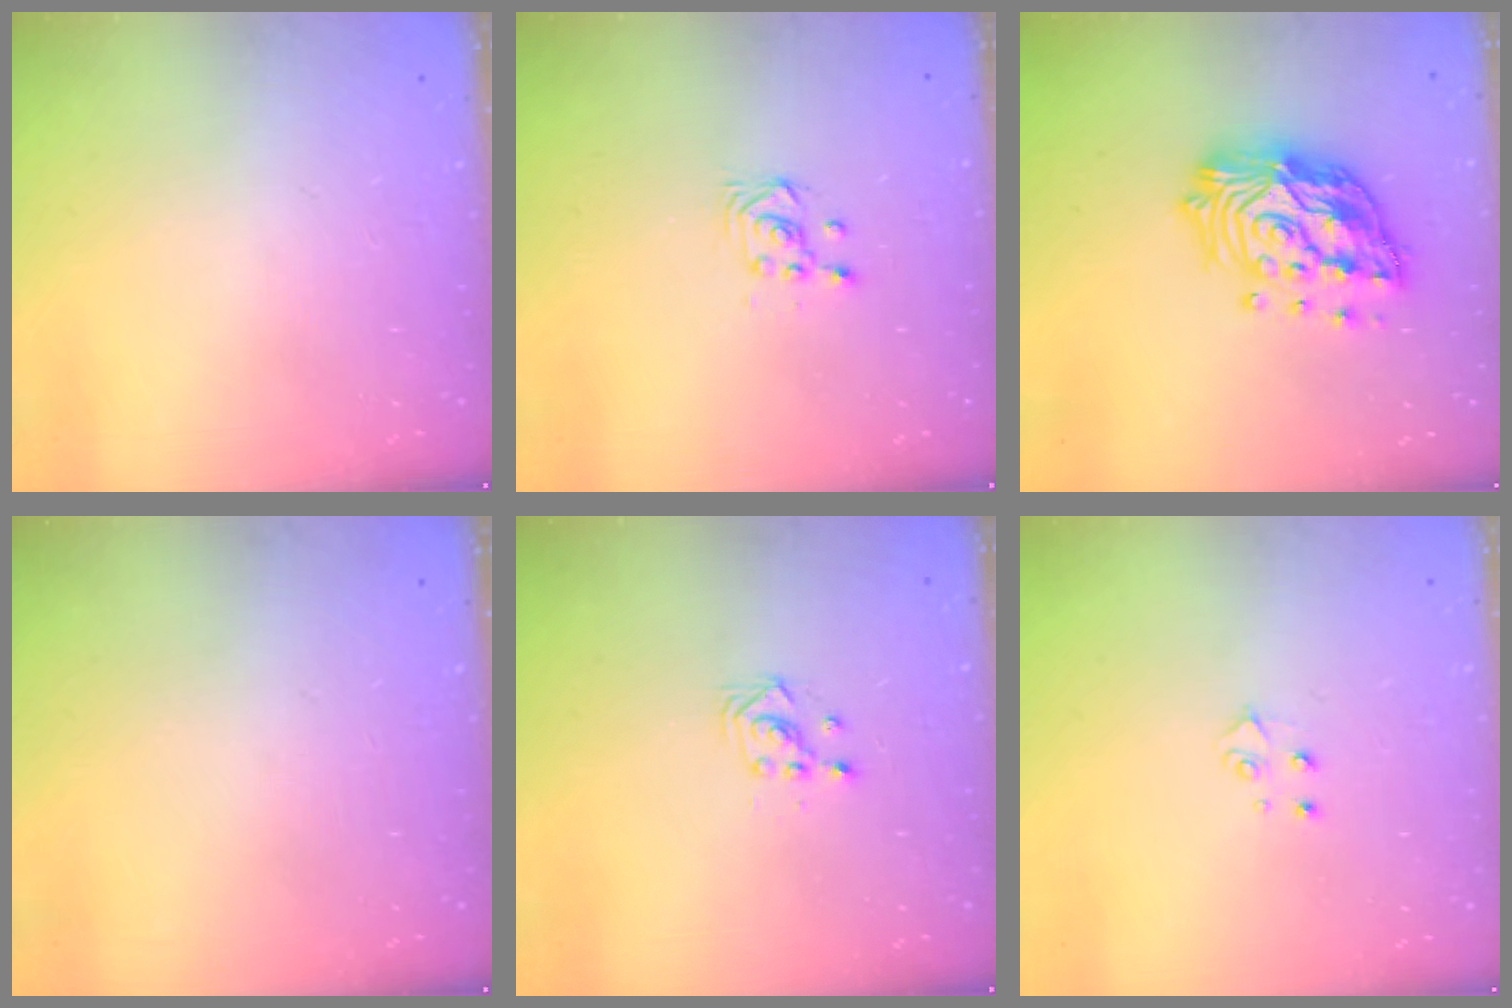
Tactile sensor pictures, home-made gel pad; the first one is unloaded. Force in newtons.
{"total": 3.5, "press": 3.4, "slide": 0.8}
{"total": 19.2, "press": 19.1, "slide": 1.9}
{"total": 0.0}
{"total": 2.9, "press": 2.9, "slide": 0.3}
{"total": 3.9, "press": 3.9, "slide": 0.3}